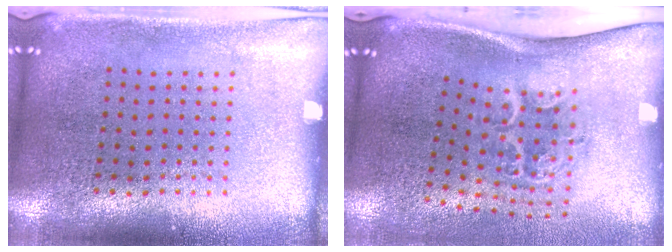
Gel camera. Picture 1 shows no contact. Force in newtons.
{"total": 2.2, "press": 1.3, "slide": 1.8}